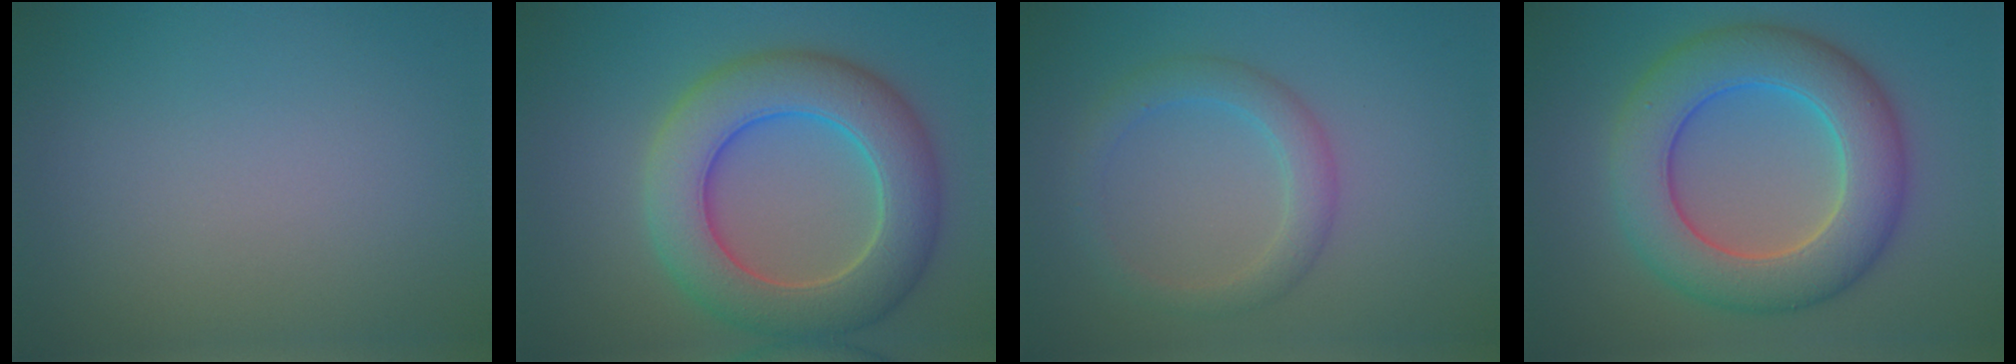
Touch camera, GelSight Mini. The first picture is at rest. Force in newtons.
{"total": 9.1, "press": 9.1, "slide": 0.6}
{"total": 2.9, "press": 2.9, "slide": 0.1}
{"total": 9.3, "press": 9.3, "slide": 0.3}